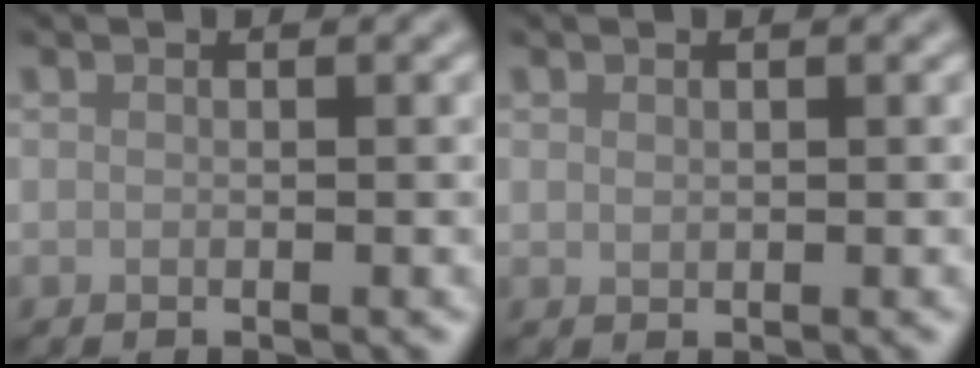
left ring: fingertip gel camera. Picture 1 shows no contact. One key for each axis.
{"total": 0.5, "fx": 0.1, "fy": 0.4, "fz": 0.3, "tx": -0.003, "ty": -0.001, "tz": 0.003}